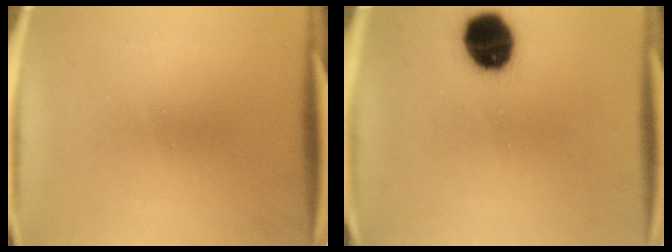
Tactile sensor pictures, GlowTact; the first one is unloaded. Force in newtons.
{"total": 12.3}